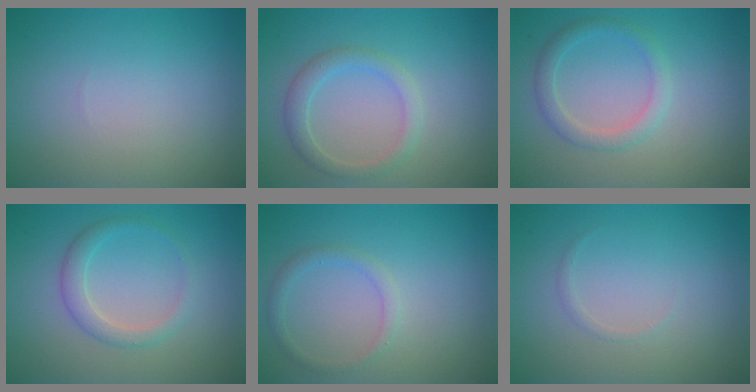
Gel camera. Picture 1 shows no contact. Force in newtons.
{"total": 2.3, "press": 2.3, "slide": 0.0}
{"total": 2.2, "press": 2.1, "slide": 0.2}
{"total": 2.1, "press": 2.1, "slide": 0.1}
{"total": 1.4, "press": 1.4, "slide": 0.1}
{"total": 0.5, "press": 0.5, "slide": 0.1}